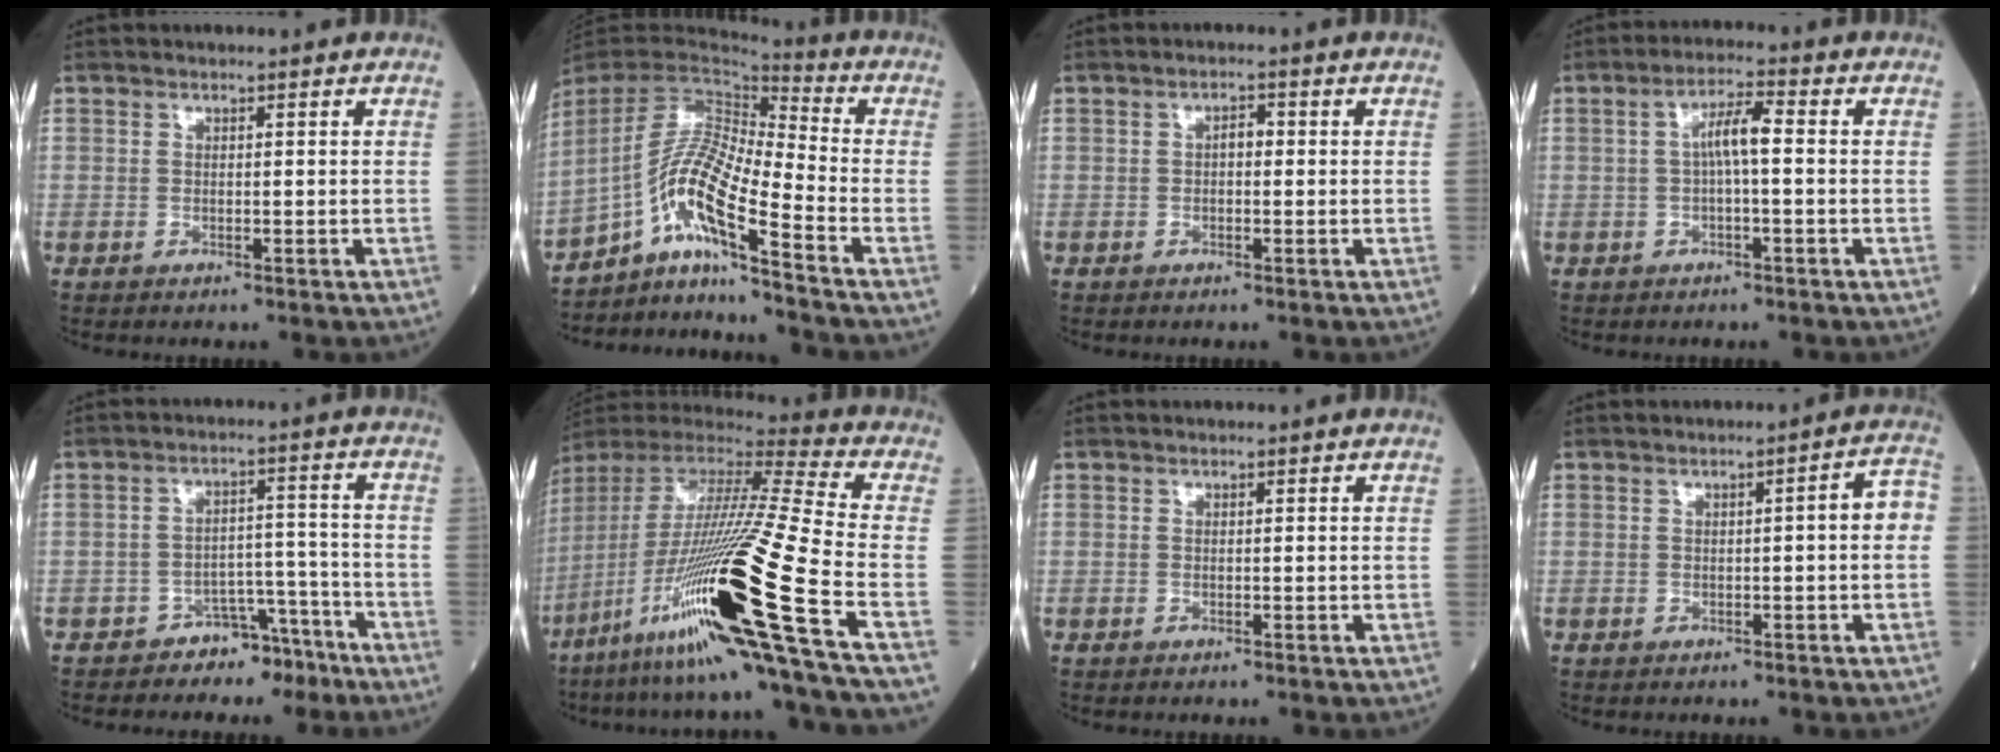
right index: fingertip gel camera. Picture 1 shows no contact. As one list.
[{"total": 12.5, "force": [-7.9, -0.6, 9.7], "torque": [-0.190, 0.002, -0.147]}, {"total": 1.6, "force": [0.0, 0.8, 1.4], "torque": [-0.016, 0.005, -0.004]}, {"total": 4.6, "force": [0.1, 0.6, 4.6], "torque": [-0.081, 0.015, 0.001]}, {"total": 5.5, "force": [-4.5, 3.1, 0.9], "torque": [-0.002, 0.032, -0.068]}, {"total": 28.4, "force": [-12.3, -1.1, 25.6], "torque": [-0.476, -0.048, -0.226]}, {"total": 0.0}, {"total": 3.9, "force": [-0.1, 0.5, 3.8], "torque": [-0.043, 0.013, -0.005]}]